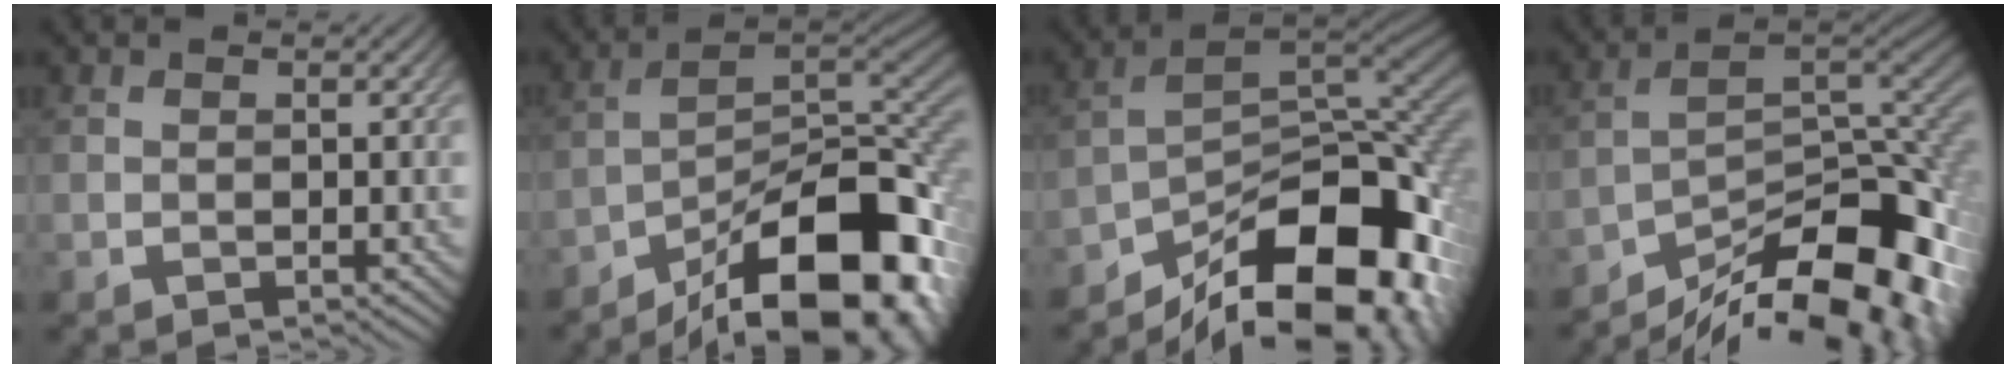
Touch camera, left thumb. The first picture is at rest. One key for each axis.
{"total": 18.4, "fx": -12.2, "fy": 6.6, "fz": 12.1, "tx": -0.165, "ty": -0.010, "tz": -0.195}
{"total": 16.3, "fx": -10.7, "fy": 6.8, "fz": 10.2, "tx": -0.157, "ty": -0.016, "tz": -0.167}
{"total": 15.6, "fx": -11.8, "fy": 5.0, "fz": 8.9, "tx": -0.155, "ty": -0.013, "tz": -0.181}